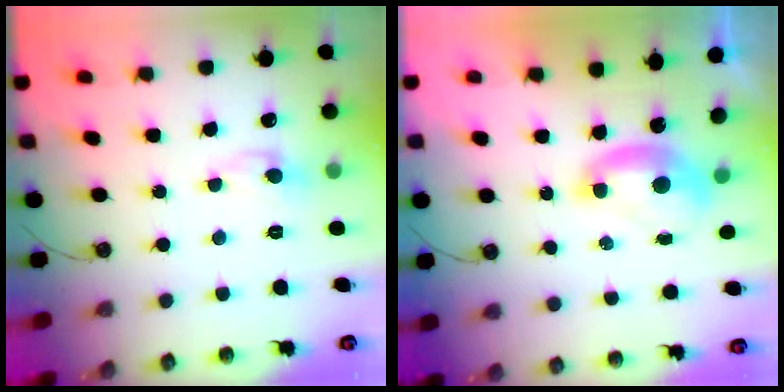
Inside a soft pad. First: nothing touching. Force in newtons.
{"total": 1.2, "press": 1.2, "slide": 0.3}